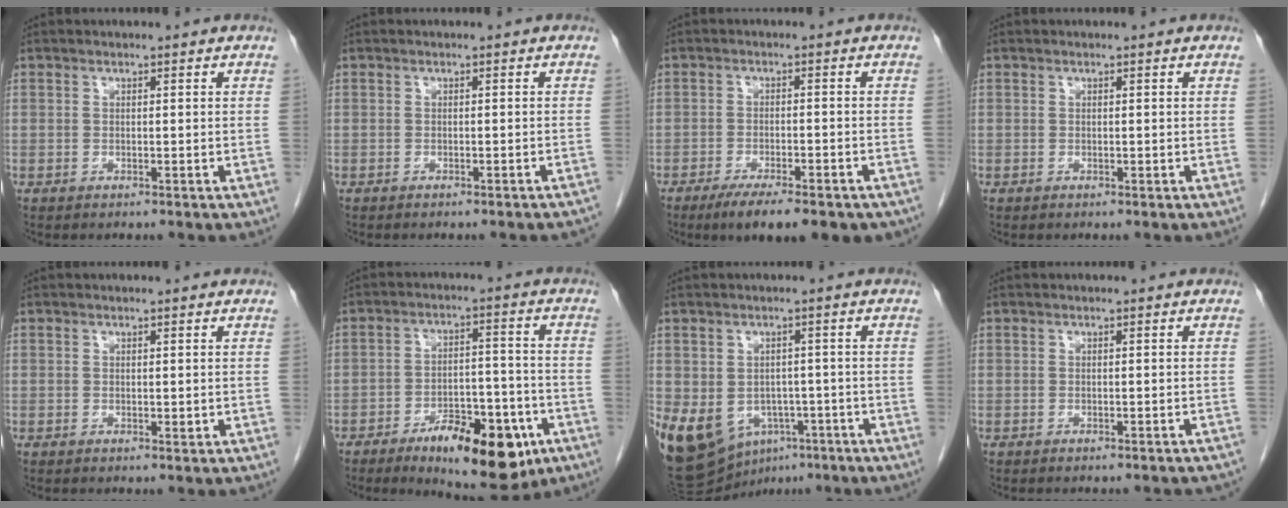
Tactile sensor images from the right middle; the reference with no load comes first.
{"total": 3.9, "force": [-3.7, -0.1, 1.2], "torque": [-0.015, -0.008, -0.041]}
{"total": 11.6, "force": [-8.5, 3.1, 7.2], "torque": [-0.086, -0.007, -0.118]}
{"total": 0.0}
{"total": 0.5, "force": [0.0, 0.3, 0.4], "torque": [-0.003, -0.001, 0.000]}
{"total": 14.1, "force": [-7.6, 5.1, 10.7], "torque": [-0.148, 0.004, -0.108]}
{"total": 12.9, "force": [-5.8, 9.5, 6.6], "torque": [-0.139, 0.008, -0.078]}
{"total": 4.8, "force": [-4.6, 0.6, 1.5], "torque": [-0.018, -0.007, -0.047]}